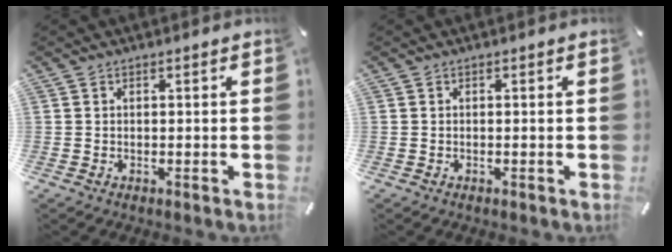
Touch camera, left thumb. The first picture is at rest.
{"total": 0.0}